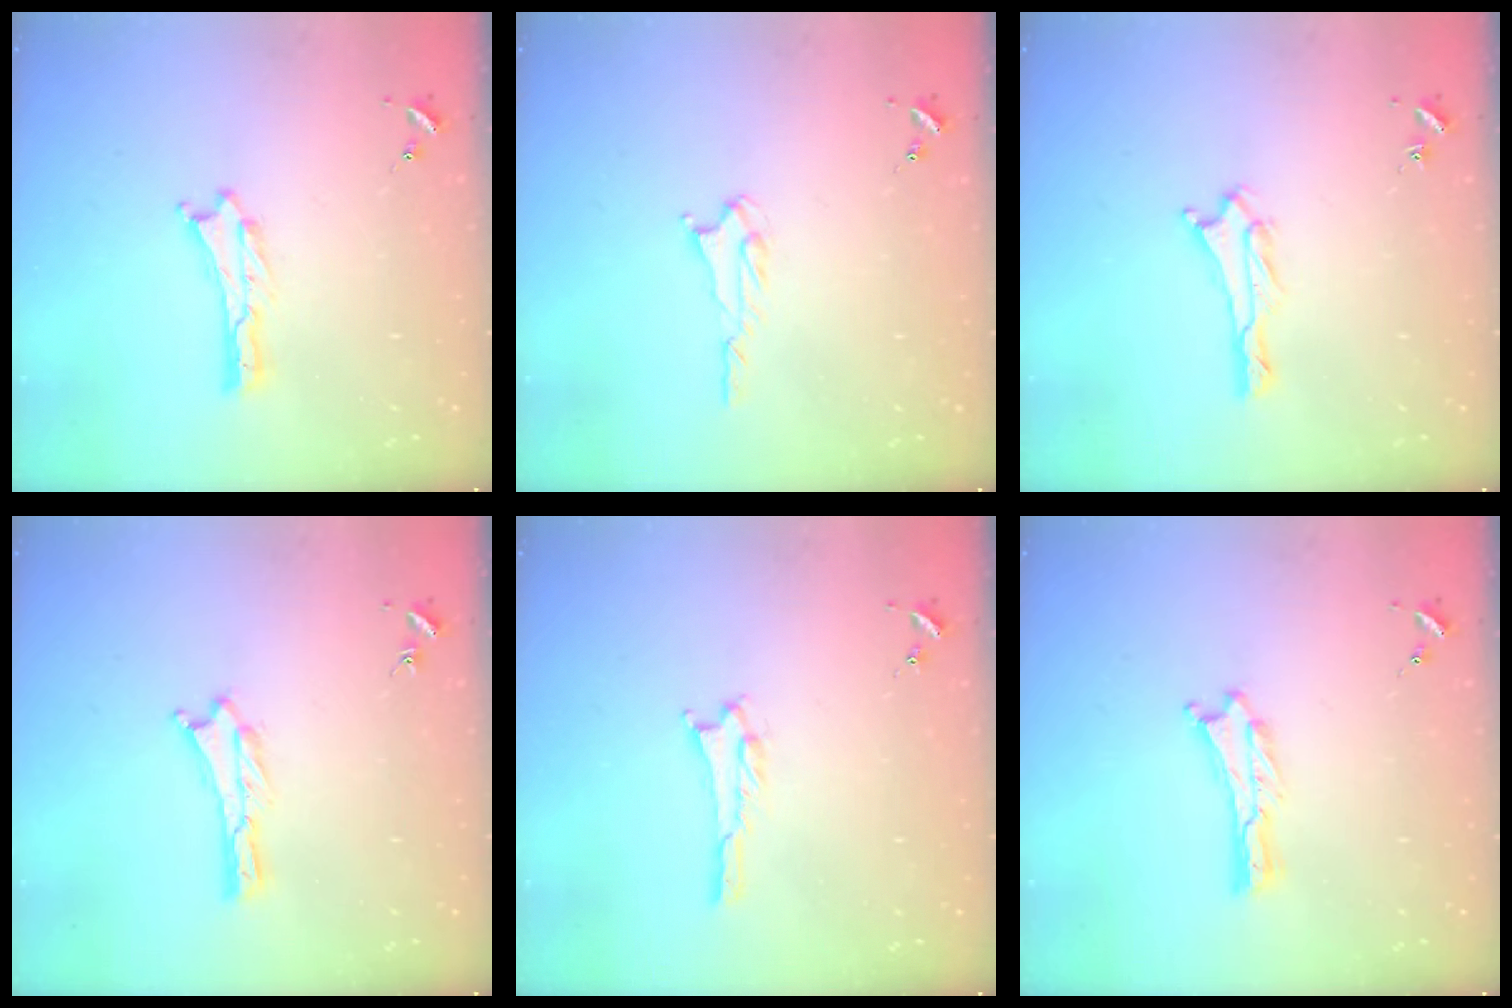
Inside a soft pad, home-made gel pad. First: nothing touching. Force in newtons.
{"total": 1.8, "press": 1.7, "slide": 0.3}
{"total": 1.7, "press": 1.6, "slide": 0.3}
{"total": 0.0}
{"total": 1.1, "press": 1.0, "slide": 0.1}
{"total": 0.0}